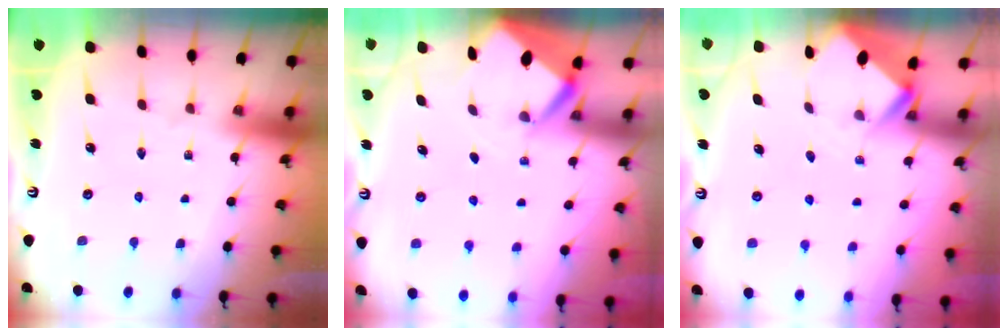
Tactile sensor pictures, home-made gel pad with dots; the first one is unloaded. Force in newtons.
{"total": 2.8, "press": 2.8, "slide": 0.2}
{"total": 2.5, "press": 2.5, "slide": 0.2}